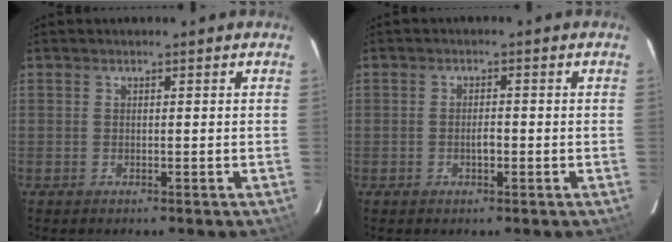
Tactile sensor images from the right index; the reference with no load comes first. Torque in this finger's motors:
{"motor_torque": [0.04, 0.08, 0.07, 0.05]}